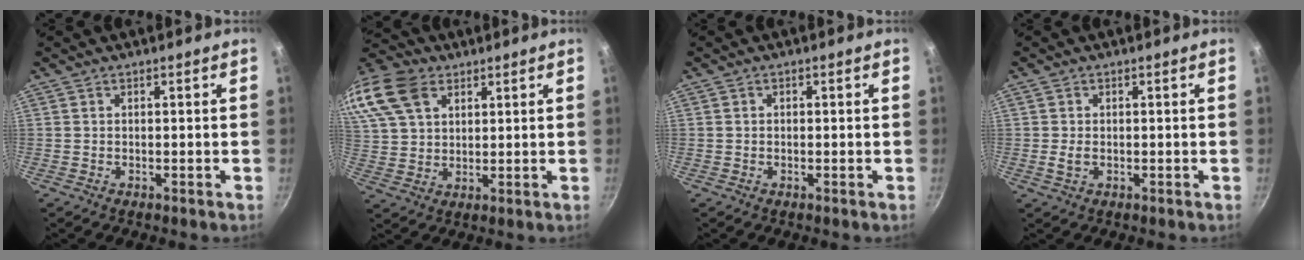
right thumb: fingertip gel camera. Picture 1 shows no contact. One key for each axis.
{"total": 20.0, "fx": 9.6, "fy": 13.6, "fz": 11.0, "tx": -0.255, "ty": 0.025, "tz": 0.183}
{"total": 0.6, "fx": 0.0, "fy": 0.6, "fz": 0.2, "tx": -0.002, "ty": 0.004, "tz": -0.001}
{"total": 2.1, "fx": -0.2, "fy": 1.5, "fz": 1.5, "tx": -0.026, "ty": -0.003, "tz": -0.004}